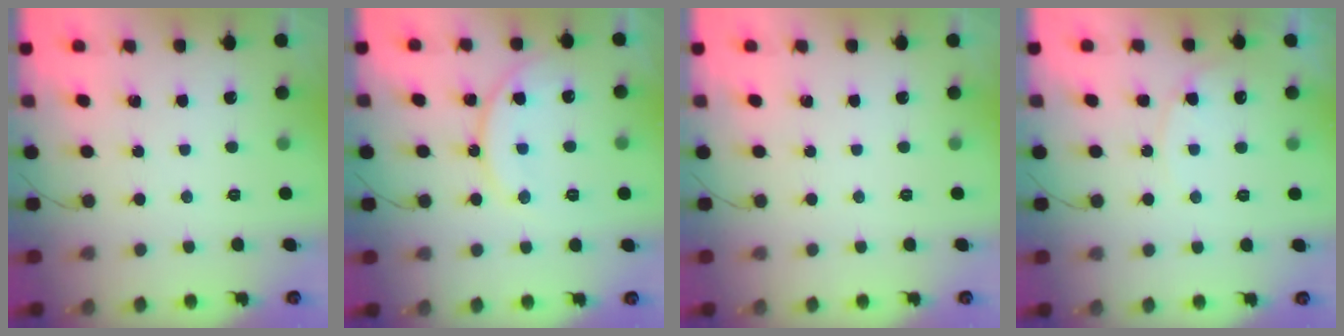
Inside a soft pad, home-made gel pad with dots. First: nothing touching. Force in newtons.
{"total": 12.2, "press": 12.1, "slide": 0.9}
{"total": 0.0}
{"total": 6.4, "press": 6.4, "slide": 0.6}